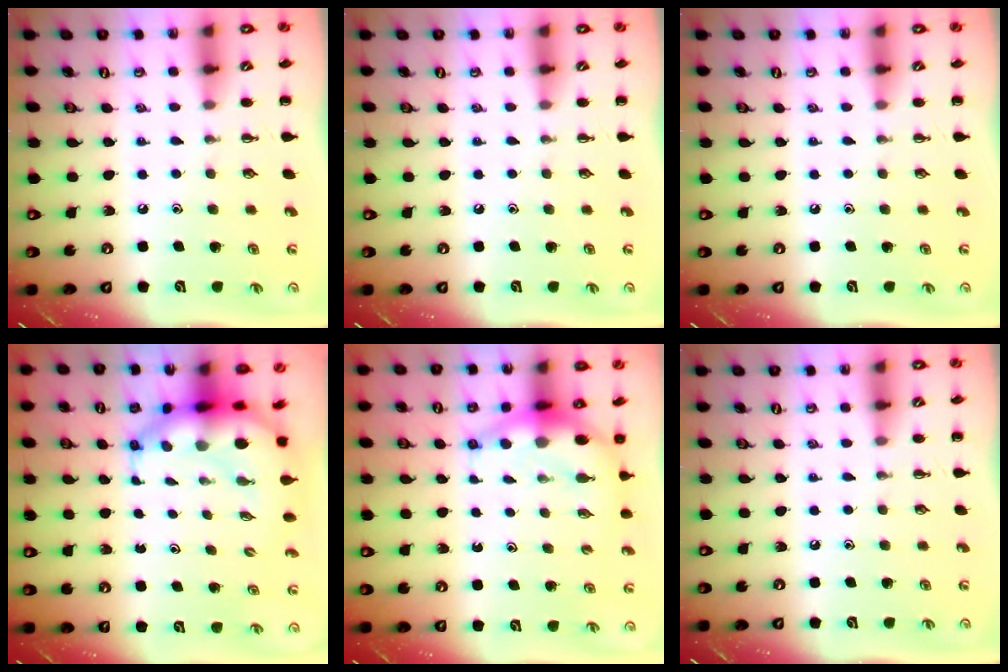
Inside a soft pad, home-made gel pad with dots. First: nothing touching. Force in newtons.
{"total": 0.0}
{"total": 0.0}
{"total": 8.0, "press": 7.7, "slide": 2.3}
{"total": 6.5, "press": 6.3, "slide": 1.5}
{"total": 0.0}